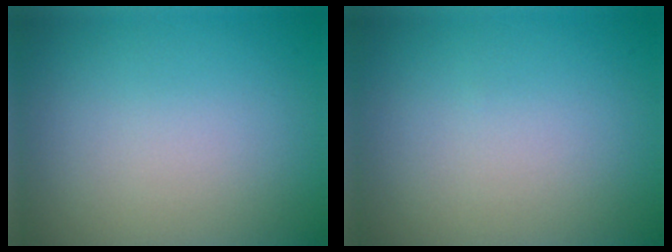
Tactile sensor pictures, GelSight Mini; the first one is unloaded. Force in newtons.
{"total": 0.0}